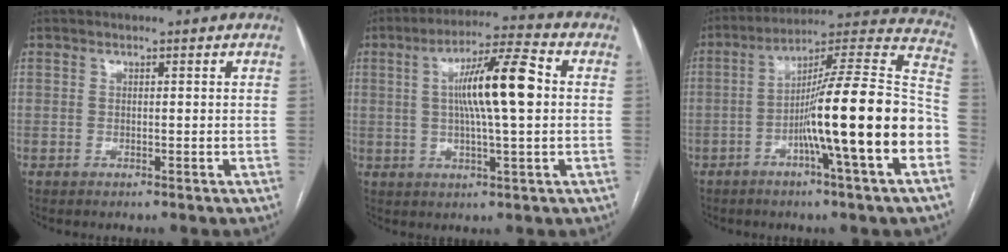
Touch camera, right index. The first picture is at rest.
{"total": 11.5, "force": [1.3, 0.9, 11.4], "torque": [-0.200, 0.015, 0.019]}
{"total": 20.4, "force": [-6.1, -0.4, 19.5], "torque": [-0.270, 0.011, -0.102]}